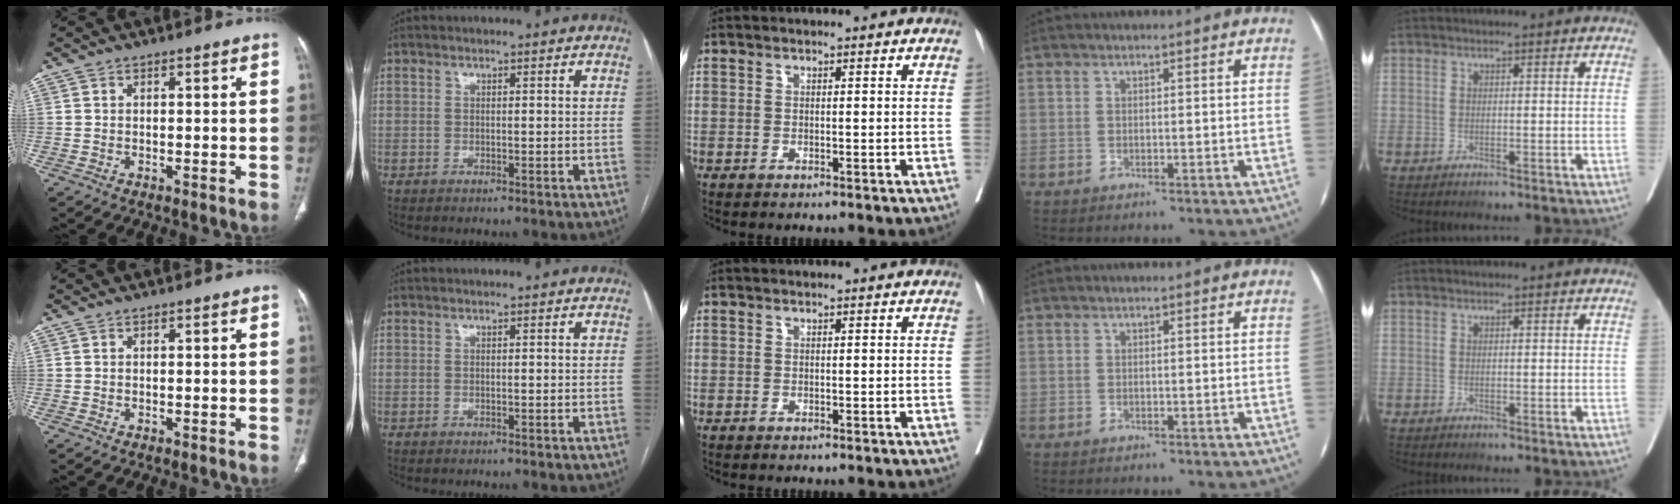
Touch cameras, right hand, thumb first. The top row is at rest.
{}